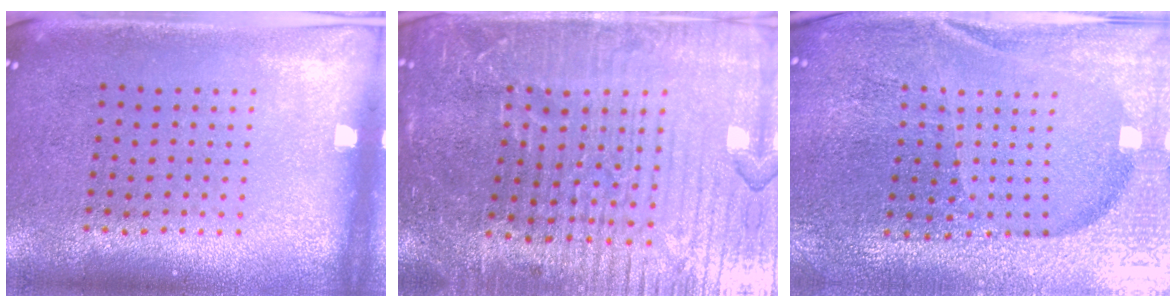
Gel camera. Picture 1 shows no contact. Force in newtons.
{"total": 6.2, "press": 5.5, "slide": 2.8}
{"total": 5.0, "press": 4.6, "slide": 1.8}